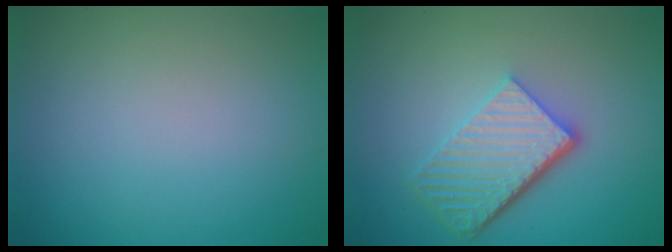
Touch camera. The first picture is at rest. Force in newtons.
{"total": 5.7, "press": 3.9, "slide": 4.2}